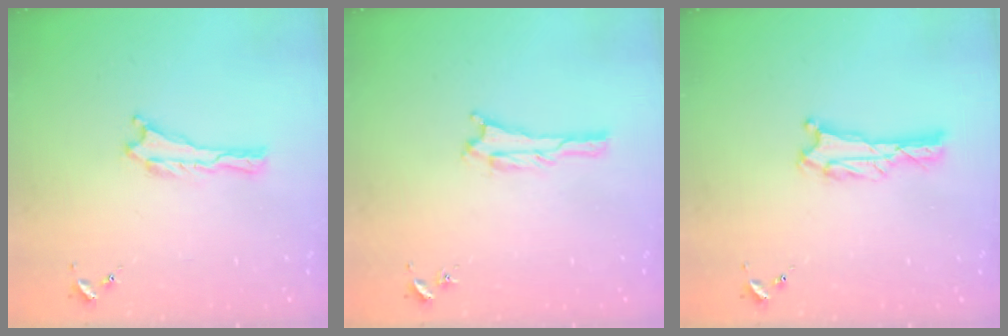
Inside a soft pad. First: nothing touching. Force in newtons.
{"total": 0.6, "press": 0.6, "slide": 0.1}
{"total": 0.7, "press": 0.7, "slide": 0.1}